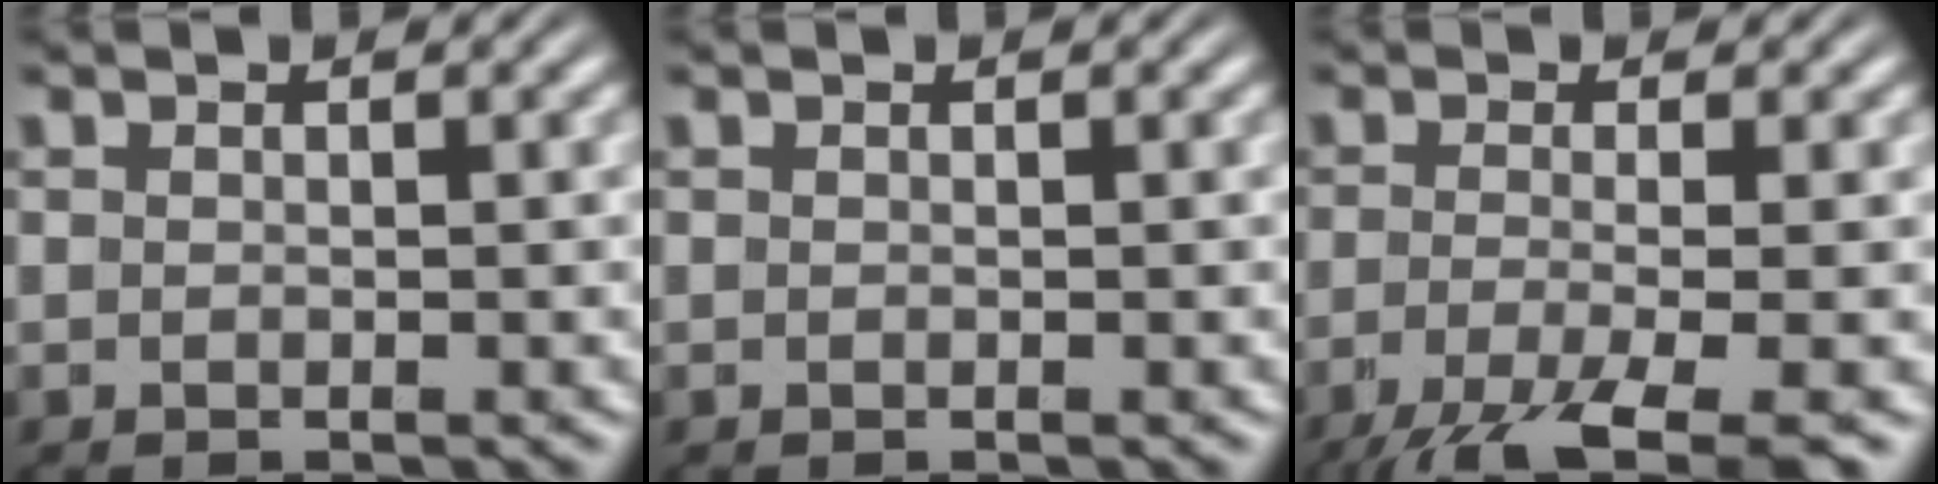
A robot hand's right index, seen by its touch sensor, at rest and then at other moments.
{"total": 0.0}
{"total": 8.7, "force": [-6.3, 3.2, 5.1], "torque": [-0.097, -0.047, -0.079]}